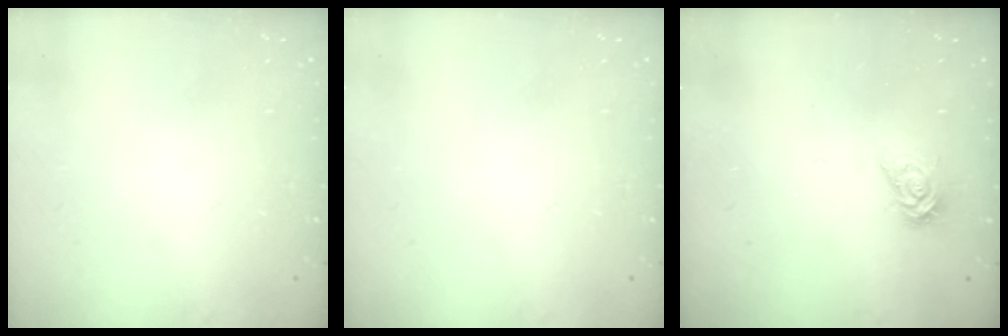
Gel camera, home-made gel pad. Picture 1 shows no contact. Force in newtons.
{"total": 0.0}
{"total": 6.4, "press": 6.4, "slide": 0.7}